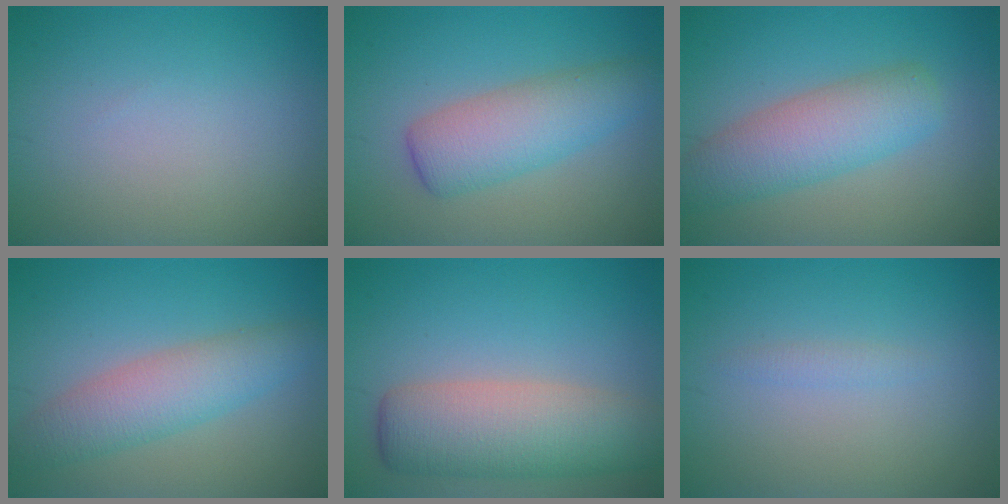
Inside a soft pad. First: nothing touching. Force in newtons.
{"total": 5.1, "press": 5.1, "slide": 0.1}
{"total": 5.6, "press": 5.6, "slide": 0.4}
{"total": 4.8, "press": 4.8, "slide": 0.1}
{"total": 7.3, "press": 7.3, "slide": 0.4}
{"total": 0.8, "press": 0.8, "slide": 0.1}